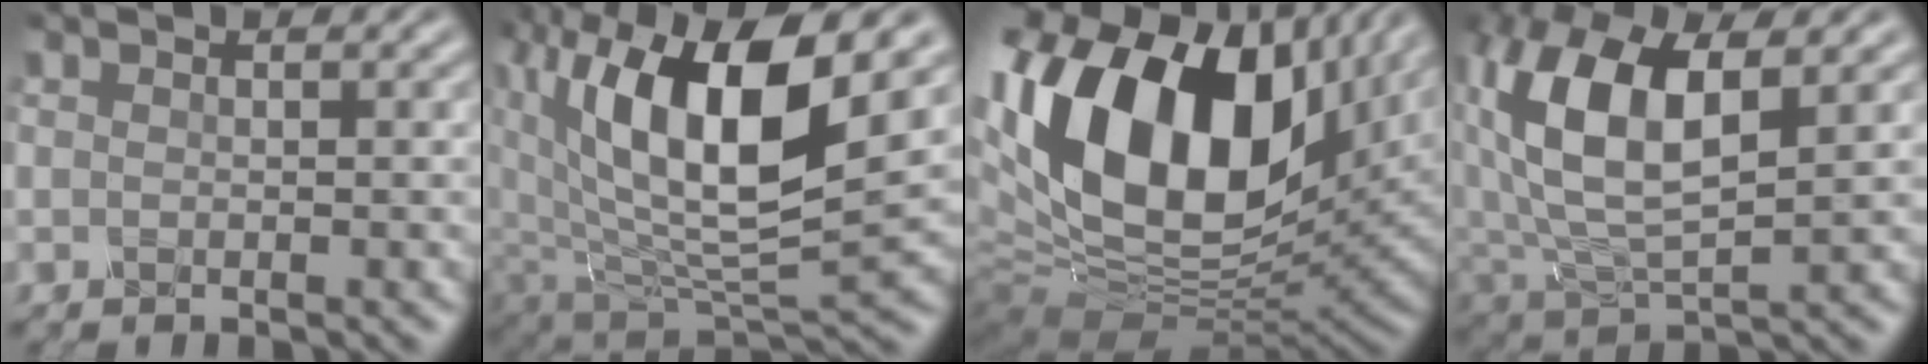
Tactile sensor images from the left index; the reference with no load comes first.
{"total": 12.3, "force": [3.6, 6.1, 10.1], "torque": [-0.178, -0.008, 0.068]}
{"total": 18.4, "force": [3.8, 11.1, 14.2], "torque": [-0.296, 0.005, 0.067]}
{"total": 9.5, "force": [1.9, 4.8, 8.0], "torque": [-0.168, 0.003, 0.029]}